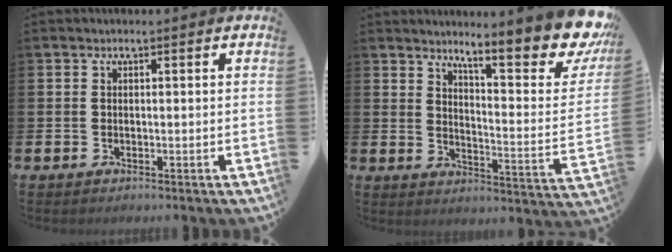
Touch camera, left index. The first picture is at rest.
{"total": 10.9, "force": [9.2, 1.6, 5.6], "torque": [-0.081, -0.087, 0.146]}